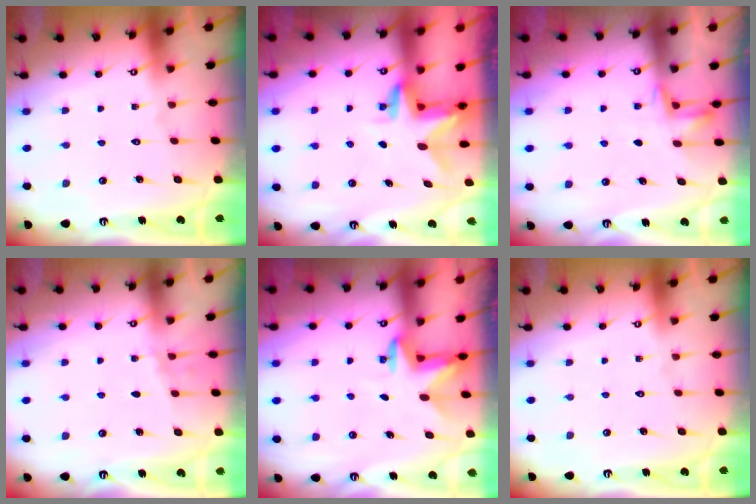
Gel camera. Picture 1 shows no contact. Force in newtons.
{"total": 3.1, "press": 3.1, "slide": 0.3}
{"total": 4.5, "press": 4.3, "slide": 1.2}
{"total": 4.3, "press": 3.5, "slide": 2.5}
{"total": 2.9, "press": 2.8, "slide": 0.7}
{"total": 0.0}